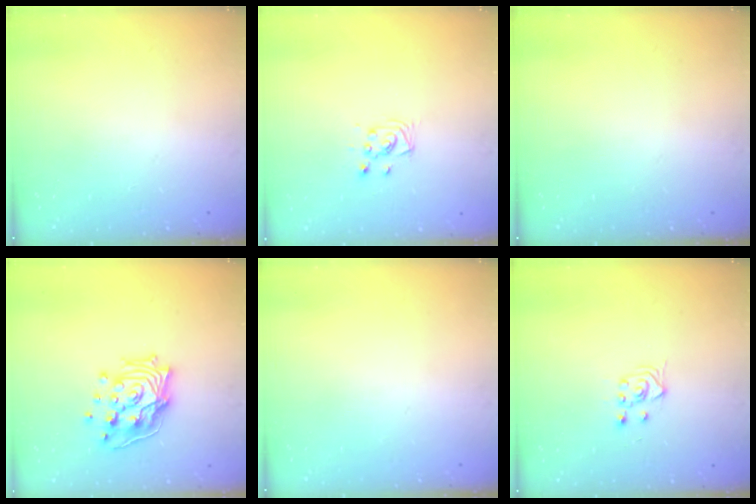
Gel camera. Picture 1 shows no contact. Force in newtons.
{"total": 4.3, "press": 4.2, "slide": 0.5}
{"total": 0.0}
{"total": 15.3, "press": 15.1, "slide": 2.7}
{"total": 0.0}
{"total": 3.2, "press": 2.9, "slide": 1.4}